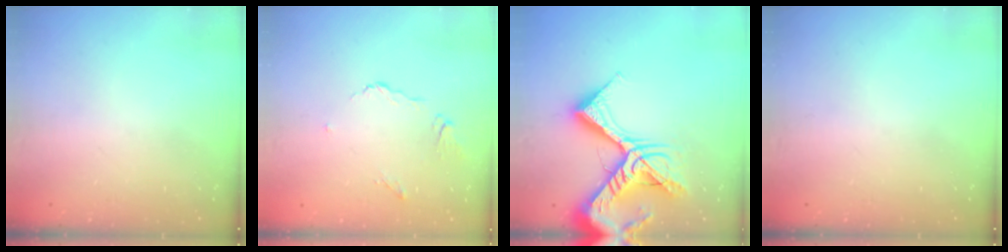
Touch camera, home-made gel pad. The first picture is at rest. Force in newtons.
{"total": 4.3, "press": 4.3, "slide": 0.4}
{"total": 20.7, "press": 20.5, "slide": 2.4}
{"total": 0.0}